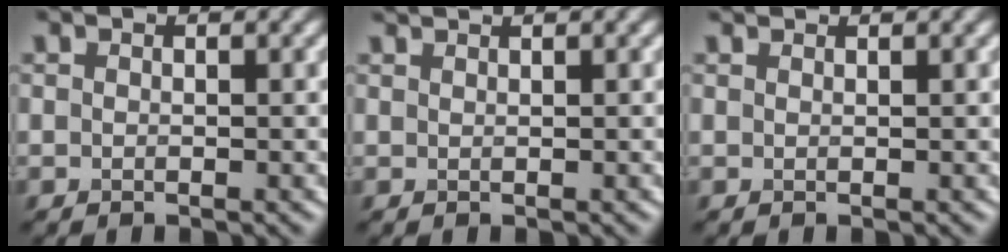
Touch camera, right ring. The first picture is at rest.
{"total": 1.0, "force": [0.9, 0.2, 0.4], "torque": [-0.002, -0.001, 0.011]}
{"total": 0.9, "force": [0.9, 0.1, 0.2], "torque": [-0.008, -0.003, 0.009]}